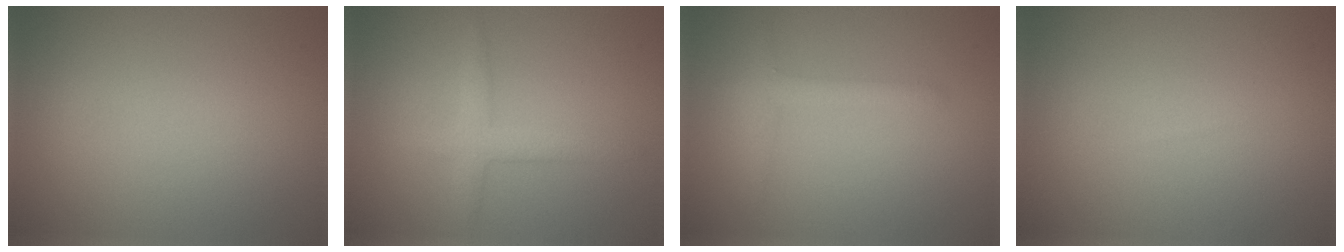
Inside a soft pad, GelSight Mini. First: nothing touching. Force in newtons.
{"total": 2.2, "press": 2.2, "slide": 0.0}
{"total": 1.7, "press": 1.7, "slide": 0.1}
{"total": 0.0}